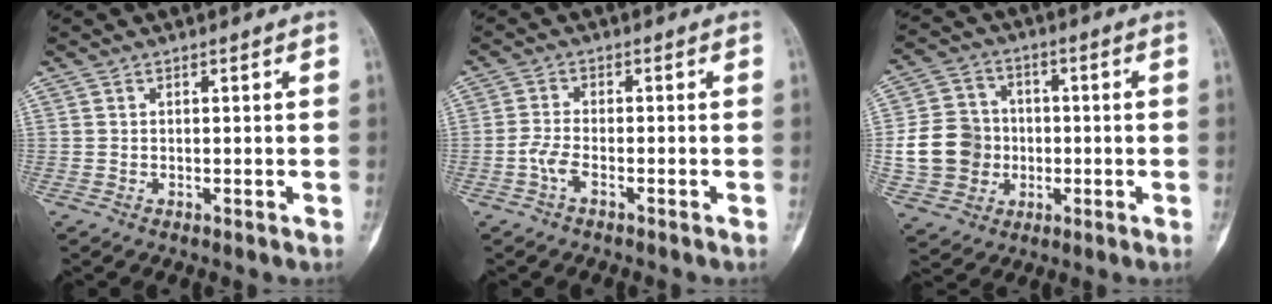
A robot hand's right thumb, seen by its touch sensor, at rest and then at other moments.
{"total": 3.0, "force": [-1.5, 1.1, 2.3], "torque": [-0.054, 0.010, -0.033]}
{"total": 12.2, "force": [-1.2, 11.0, 5.2], "torque": [-0.075, 0.015, -0.021]}